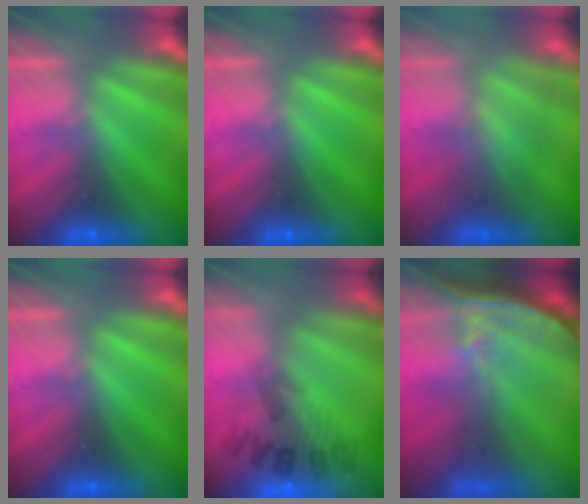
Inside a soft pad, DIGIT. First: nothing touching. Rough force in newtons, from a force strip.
{"total": 0.0}
{"total": 3.5}
{"total": 0.0}
{"total": 8.4}
{"total": 7.6}